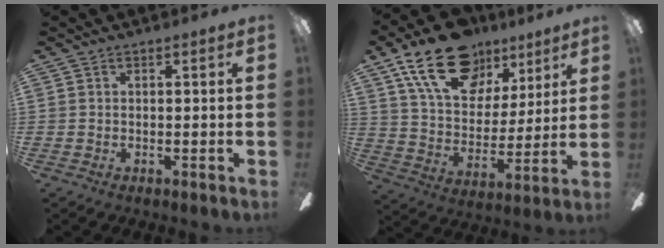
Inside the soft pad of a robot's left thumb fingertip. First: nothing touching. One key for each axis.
{"total": 21.4, "fx": 13.5, "fy": 12.3, "fz": 11.1, "tx": -0.193, "ty": -0.064, "tz": 0.246}